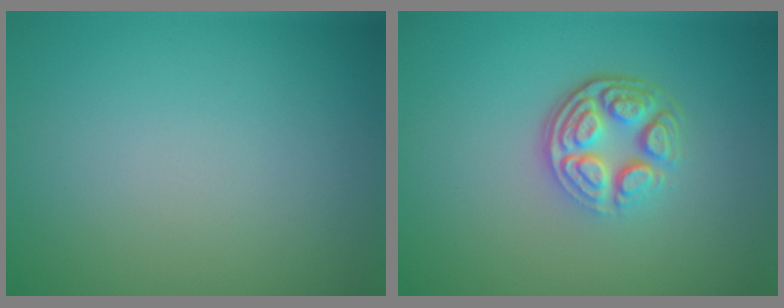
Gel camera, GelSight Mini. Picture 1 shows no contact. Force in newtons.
{"total": 4.7, "press": 3.4, "slide": 3.1}